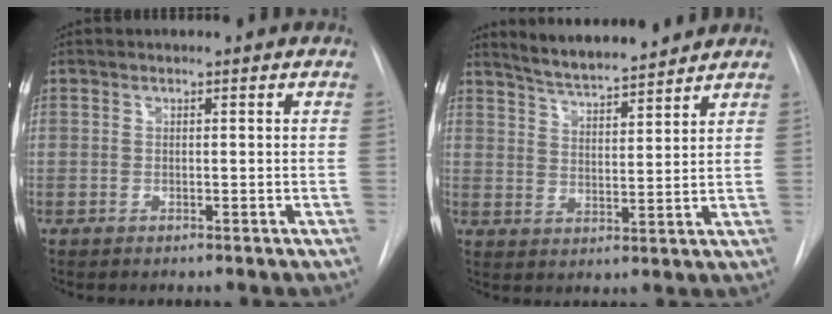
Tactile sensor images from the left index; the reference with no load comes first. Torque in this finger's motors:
{"motor_torque": [-0.07, -0.09, -0.11, 0.03]}